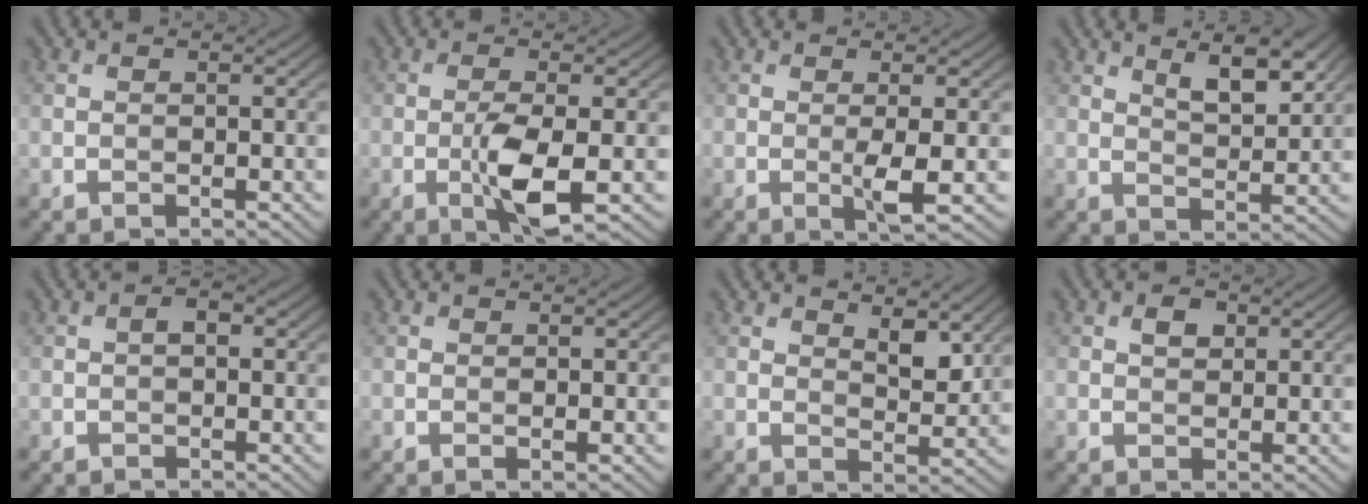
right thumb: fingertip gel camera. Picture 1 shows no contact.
{"total": 5.6, "force": [-1.4, 1.2, 5.3], "torque": [-0.104, 0.000, -0.027]}
{"total": 3.0, "force": [-0.3, 0.2, 2.9], "torque": [-0.060, -0.002, -0.008]}
{"total": 5.8, "force": [3.4, 2.1, 4.2], "torque": [-0.067, -0.010, 0.066]}
{"total": 1.3, "force": [0.0, 0.7, 1.1], "torque": [-0.018, 0.007, -0.003]}
{"total": 0.6, "force": [0.0, 0.0, 0.6], "torque": [-0.014, -0.001, -0.002]}
{"total": 4.6, "force": [2.8, 1.9, 3.1], "torque": [-0.051, -0.011, 0.049]}
{"total": 1.9, "force": [0.8, 1.3, 1.2], "torque": [-0.022, 0.002, 0.012]}